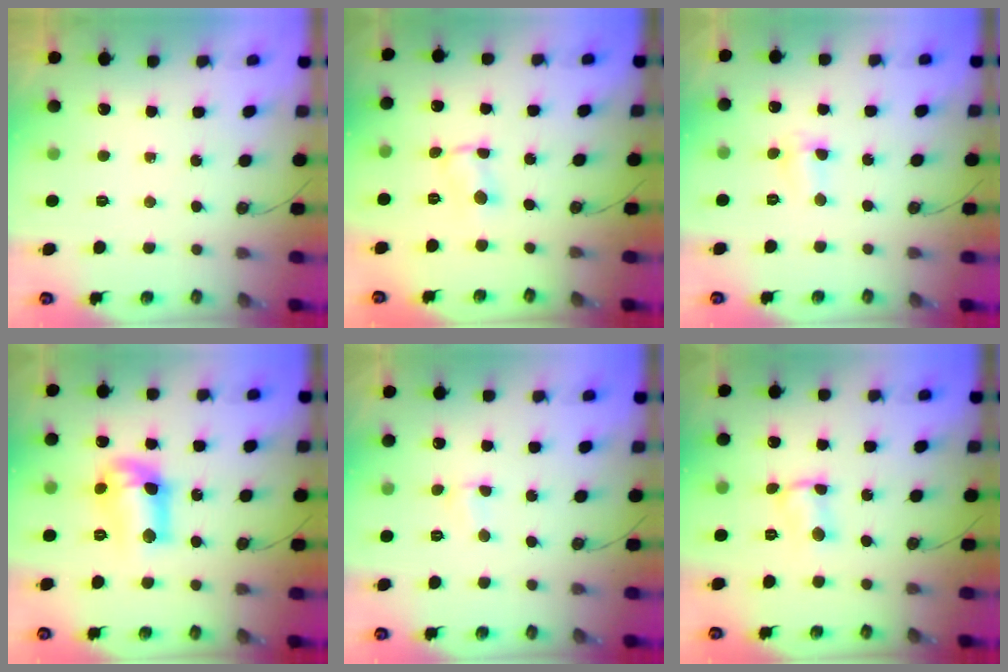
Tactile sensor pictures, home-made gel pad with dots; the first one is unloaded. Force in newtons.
{"total": 1.0, "press": 1.0, "slide": 0.2}
{"total": 2.5, "press": 2.4, "slide": 0.5}
{"total": 13.3, "press": 12.7, "slide": 4.0}
{"total": 1.3, "press": 1.2, "slide": 0.4}
{"total": 2.2, "press": 2.2, "slide": 0.1}